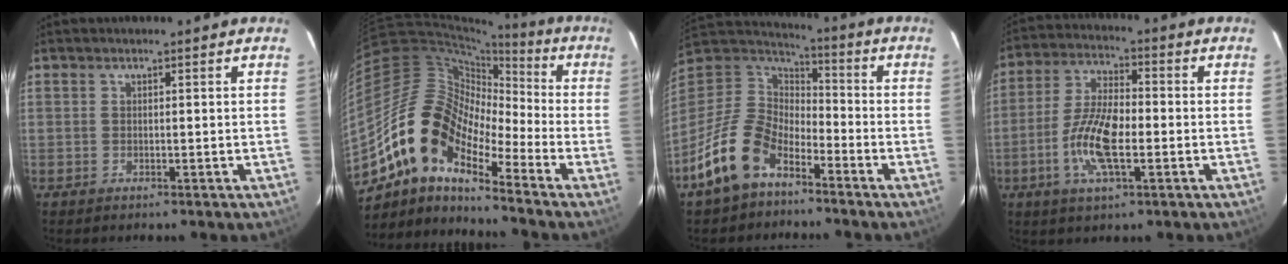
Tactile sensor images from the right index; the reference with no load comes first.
{"total": 14.8, "force": [-9.7, 6.3, 9.3], "torque": [-0.152, 0.008, -0.202]}
{"total": 14.6, "force": [-8.7, 8.5, 8.2], "torque": [-0.187, 0.007, -0.168]}
{"total": 11.0, "force": [-3.0, 3.7, 9.8], "torque": [-0.201, 0.000, -0.062]}